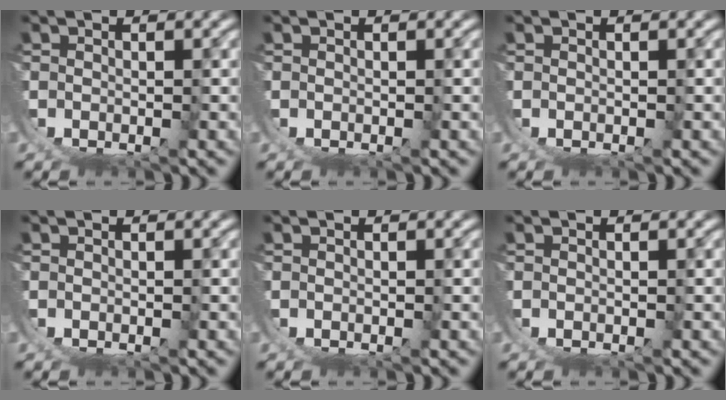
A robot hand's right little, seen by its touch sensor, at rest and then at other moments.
{"total": 0.0}
{"total": 0.0}
{"total": 0.0}
{"total": 0.0}
{"total": 0.0}